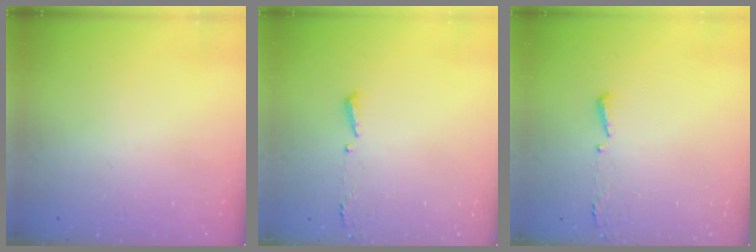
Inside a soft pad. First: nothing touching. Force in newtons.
{"total": 2.9, "press": 2.8, "slide": 0.6}
{"total": 2.9, "press": 2.8, "slide": 0.6}